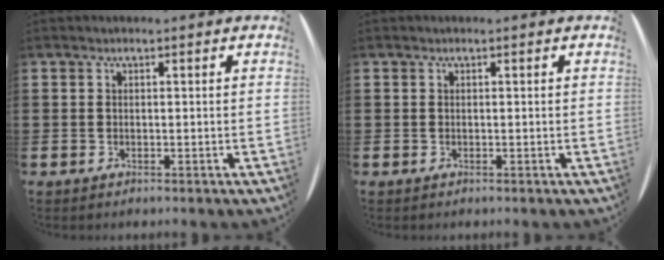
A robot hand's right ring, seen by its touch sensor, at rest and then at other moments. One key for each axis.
{"total": 0.0}